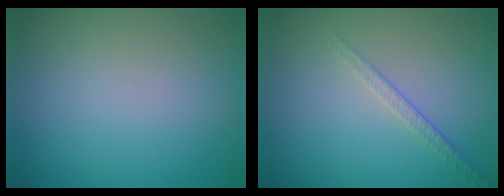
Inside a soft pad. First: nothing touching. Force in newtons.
{"total": 1.4, "press": 0.8, "slide": 1.1}